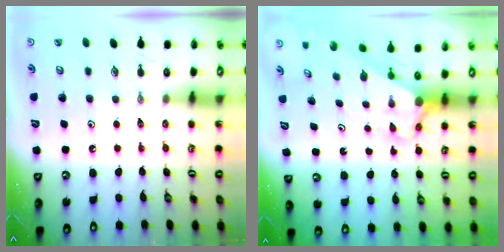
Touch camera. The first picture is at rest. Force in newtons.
{"total": 2.8, "press": 2.8, "slide": 0.0}